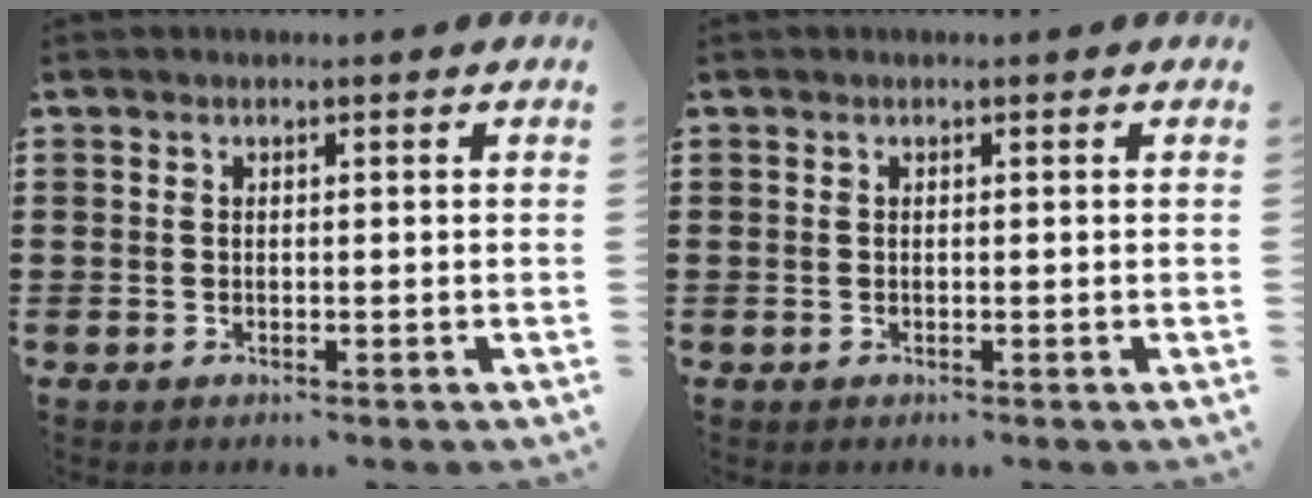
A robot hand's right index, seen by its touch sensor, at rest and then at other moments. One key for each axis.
{"total": 0.0}